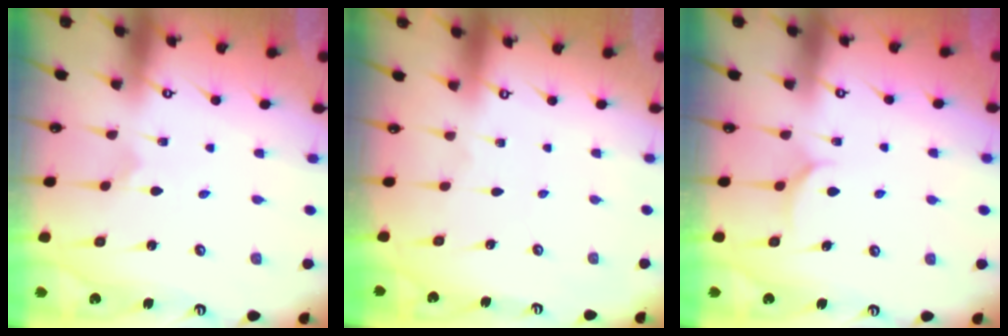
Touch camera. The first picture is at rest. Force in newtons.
{"total": 0.0}
{"total": 4.7, "press": 4.7, "slide": 0.5}